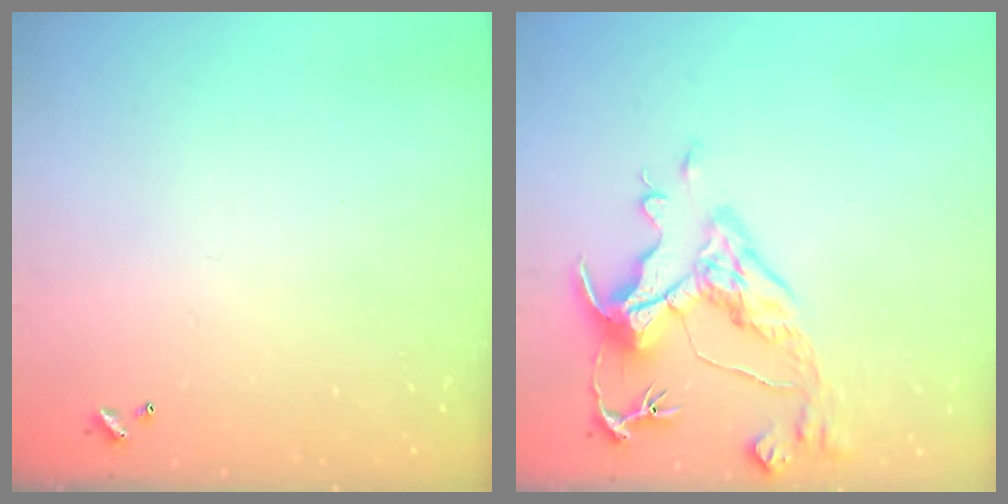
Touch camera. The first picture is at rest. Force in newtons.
{"total": 7.1, "press": 6.9, "slide": 1.4}